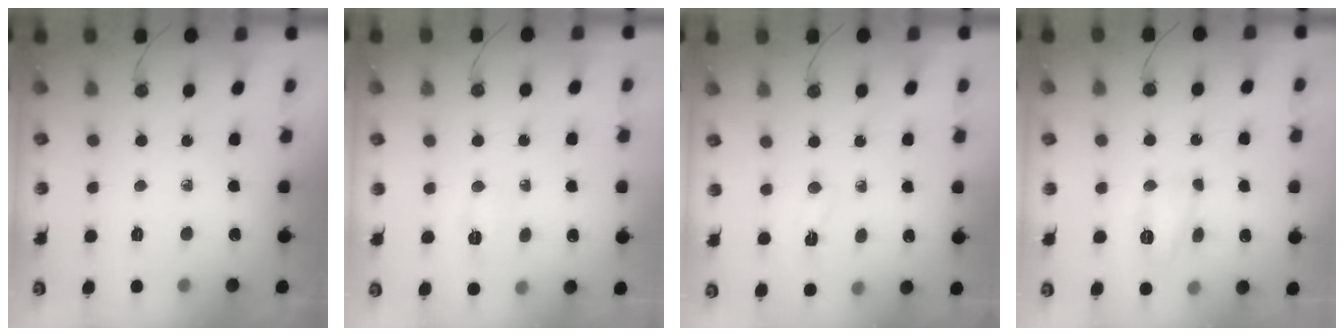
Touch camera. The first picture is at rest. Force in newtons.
{"total": 16.2, "press": 4.9, "slide": 15.5}
{"total": 2.1, "press": 2.0, "slide": 0.5}
{"total": 8.9, "press": 7.6, "slide": 4.5}